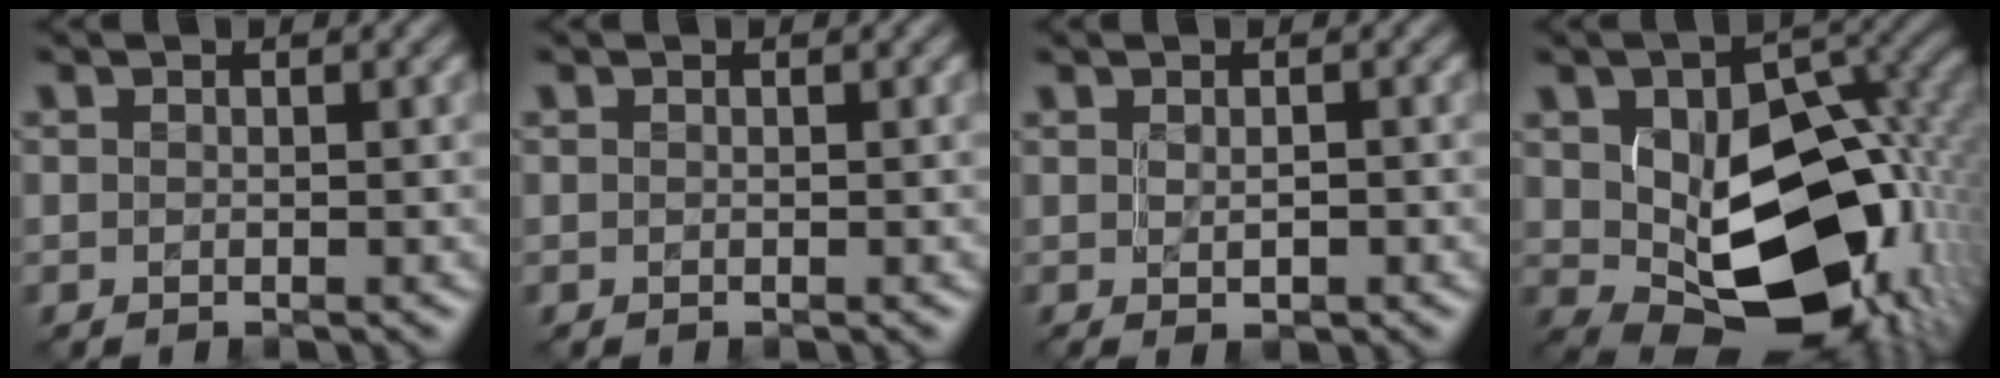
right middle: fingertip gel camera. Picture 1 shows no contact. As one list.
[{"total": 0.0}, {"total": 0.9, "force": [0.3, 0.2, 0.9], "torque": [-0.016, 0.001, 0.005]}, {"total": 15.6, "force": [-1.2, 9.6, 12.2], "torque": [-0.192, -0.024, -0.008]}]